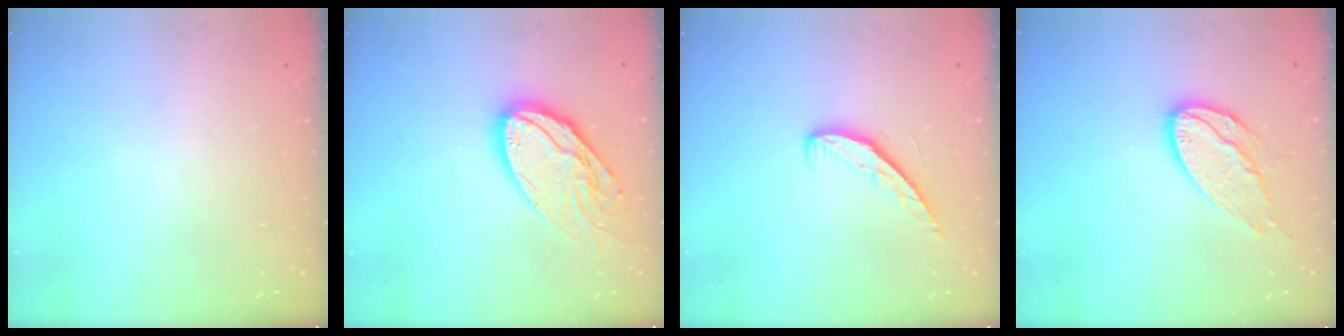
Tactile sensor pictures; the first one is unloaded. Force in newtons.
{"total": 15.8, "press": 15.7, "slide": 1.4}
{"total": 7.0, "press": 7.0, "slide": 0.7}
{"total": 12.2, "press": 12.1, "slide": 0.8}